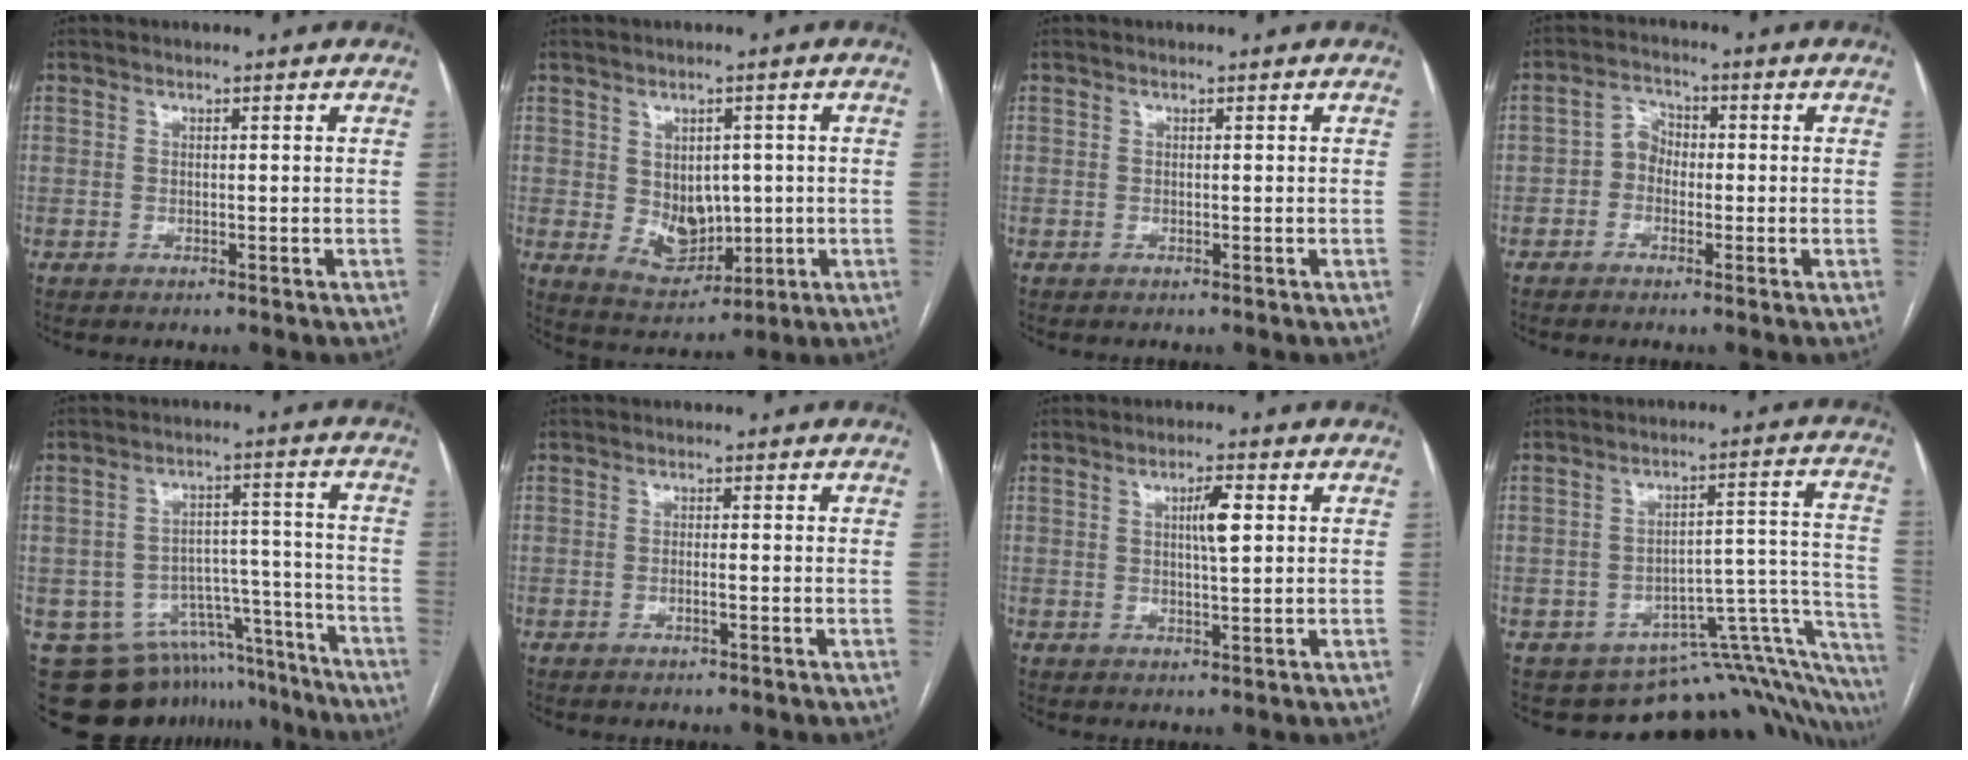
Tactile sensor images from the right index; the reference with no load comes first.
{"total": 7.0, "force": [0.1, 4.9, 5.0], "torque": [-0.084, -0.001, 0.024]}
{"total": 0.0}
{"total": 3.2, "force": [-0.7, 2.7, 1.6], "torque": [-0.022, 0.016, -0.022]}
{"total": 15.3, "force": [-13.1, 7.2, 3.2], "torque": [-0.034, 0.059, -0.172]}
{"total": 1.1, "force": [-0.4, 0.0, 1.0], "torque": [-0.019, 0.000, -0.007]}
{"total": 3.8, "force": [1.0, 0.4, 3.7], "torque": [-0.065, 0.003, 0.016]}
{"total": 16.7, "force": [-13.4, 6.5, 7.4], "torque": [0.004, 0.094, -0.146]}